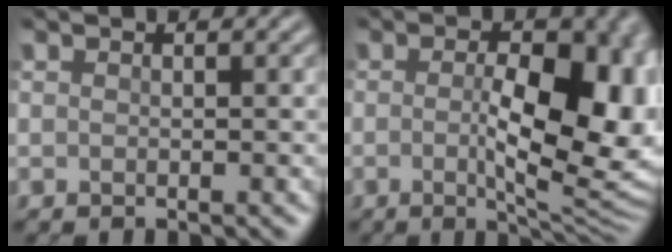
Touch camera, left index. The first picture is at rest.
{"total": 11.5, "force": [-0.5, 5.0, 10.4], "torque": [-0.121, -0.003, -0.005]}